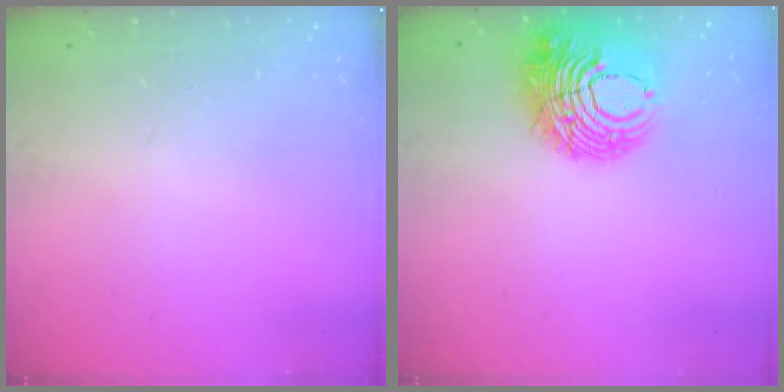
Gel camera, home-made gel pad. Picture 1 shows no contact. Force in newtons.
{"total": 14.6, "press": 14.4, "slide": 1.8}